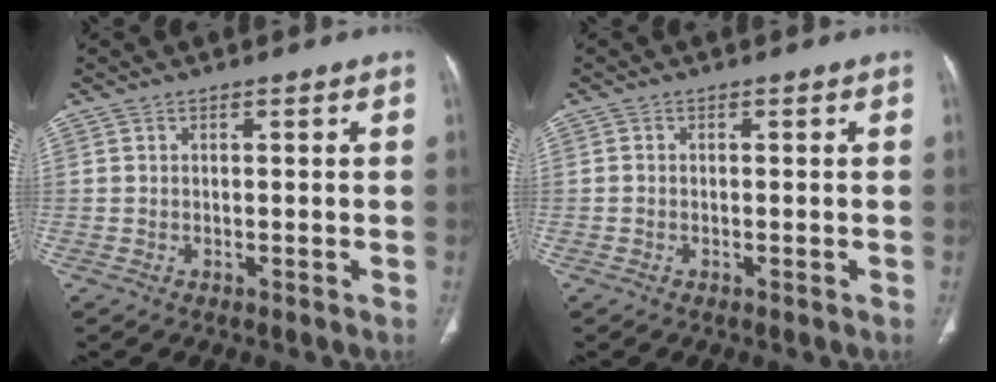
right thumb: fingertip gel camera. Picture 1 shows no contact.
{"total": 0.0}